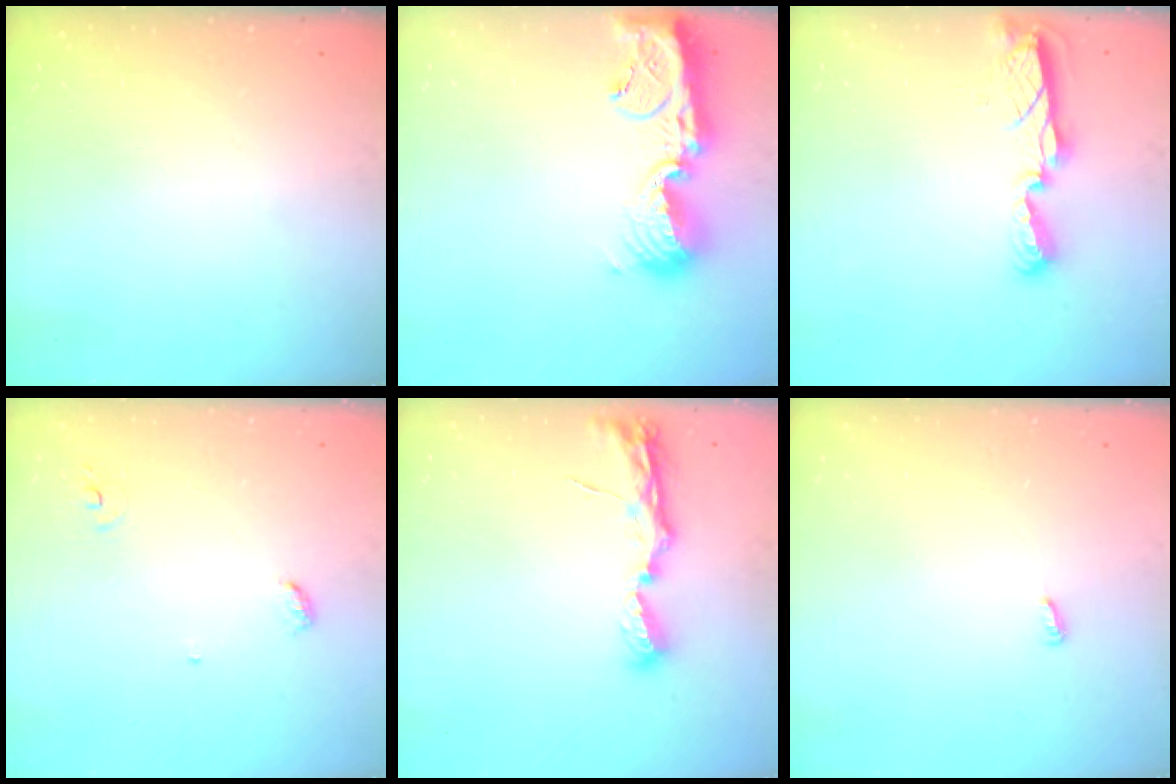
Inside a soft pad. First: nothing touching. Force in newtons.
{"total": 14.6, "press": 14.5, "slide": 1.4}
{"total": 7.8, "press": 7.7, "slide": 0.3}
{"total": 4.0, "press": 4.0, "slide": 0.3}
{"total": 8.0, "press": 8.0, "slide": 0.7}
{"total": 2.6, "press": 2.6, "slide": 0.2}